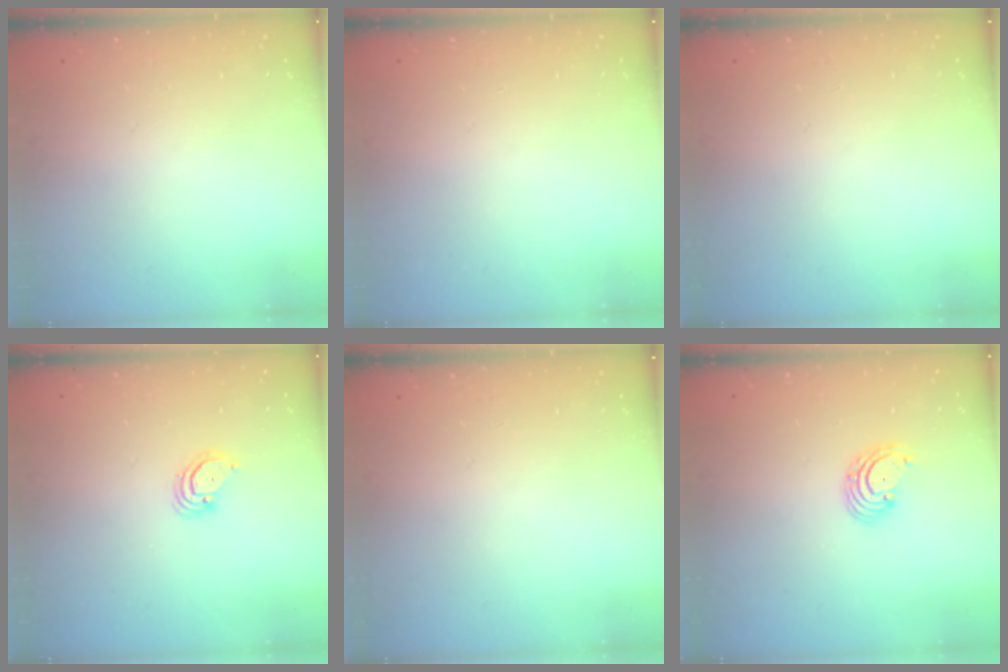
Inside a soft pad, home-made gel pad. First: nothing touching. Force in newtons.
{"total": 0.0}
{"total": 0.0}
{"total": 3.2, "press": 3.2, "slide": 0.2}
{"total": 0.0}
{"total": 2.7, "press": 2.7, "slide": 0.1}